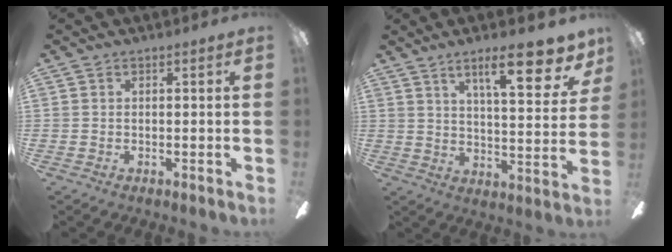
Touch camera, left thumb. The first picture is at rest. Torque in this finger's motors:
{"motor_torque": [0.19, 0.04, -0.15, -0.21, 0.16]}